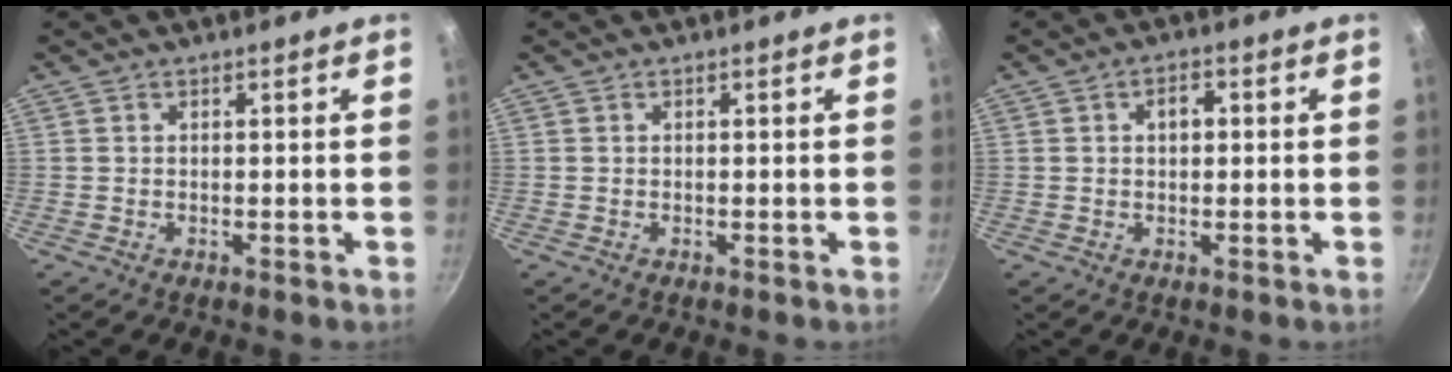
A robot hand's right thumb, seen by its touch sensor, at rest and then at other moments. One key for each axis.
{"total": 0.0}
{"total": 3.1, "fx": 0.6, "fy": 1.9, "fz": 2.4, "tx": -0.024, "ty": 0.010, "tz": 0.007}